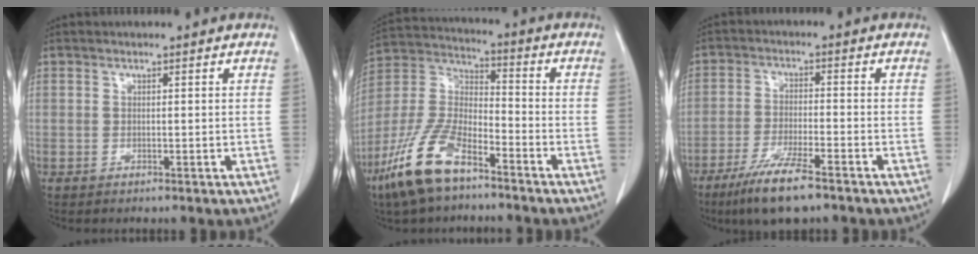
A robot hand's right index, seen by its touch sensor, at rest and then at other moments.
{"total": 13.8, "force": [-9.0, 4.7, 9.3], "torque": [-0.206, -0.007, -0.175]}
{"total": 9.1, "force": [-6.4, 1.0, 6.3], "torque": [-0.120, -0.022, -0.112]}